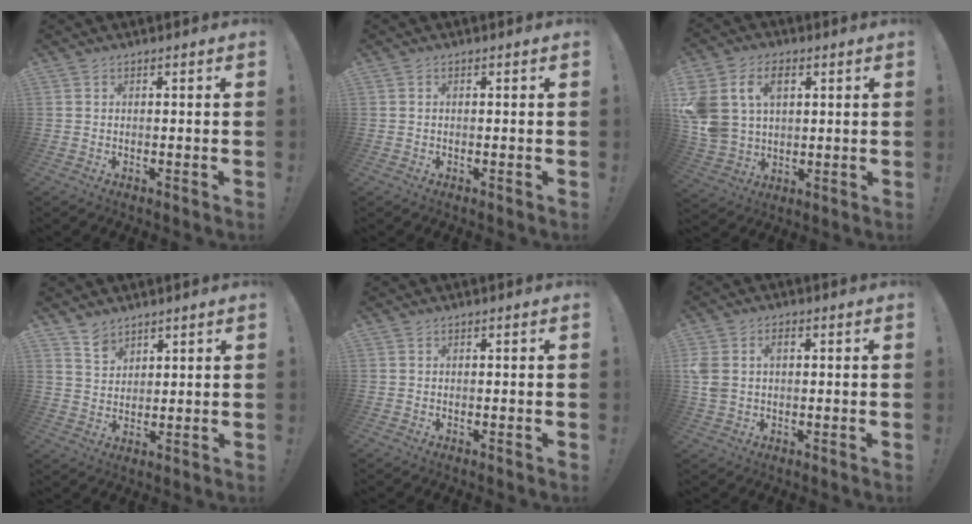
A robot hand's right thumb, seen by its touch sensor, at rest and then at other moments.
{"total": 0.0}
{"total": 14.2, "force": [5.0, 10.4, 8.3], "torque": [-0.167, -0.017, 0.096]}
{"total": 5.5, "force": [4.5, 2.9, 0.9], "torque": [-0.014, -0.035, 0.087]}
{"total": 0.0}
{"total": 5.1, "force": [1.0, 3.8, 3.3], "torque": [-0.076, 0.005, 0.015]}